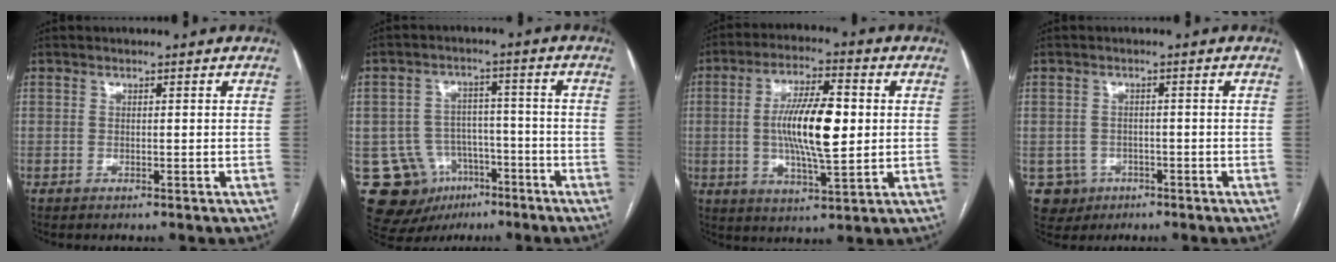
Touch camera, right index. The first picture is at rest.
{"total": 11.3, "force": [-5.8, 9.1, 3.5], "torque": [-0.065, 0.031, -0.078]}
{"total": 12.5, "force": [0.5, 3.0, 12.1], "torque": [-0.223, 0.006, 0.008]}
{"total": 4.2, "force": [-1.7, 3.8, 0.1], "torque": [-0.003, 0.007, -0.021]}